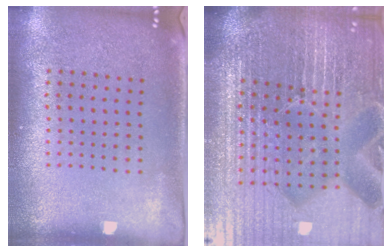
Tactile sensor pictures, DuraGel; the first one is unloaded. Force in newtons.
{"total": 7.2, "press": 6.2, "slide": 3.6}